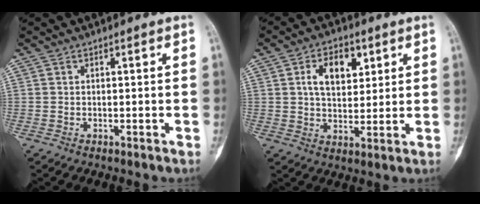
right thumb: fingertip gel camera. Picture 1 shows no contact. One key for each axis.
{"total": 8.9, "fx": 3.2, "fy": 5.4, "fz": 6.3, "tx": -0.077, "ty": -0.009, "tz": 0.054}